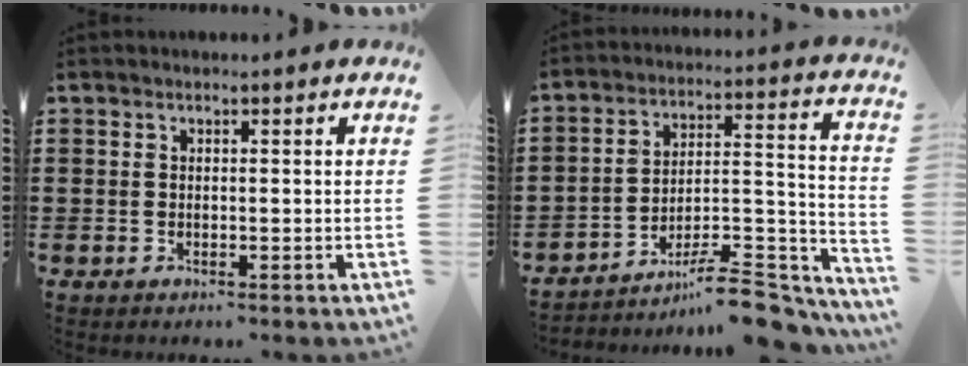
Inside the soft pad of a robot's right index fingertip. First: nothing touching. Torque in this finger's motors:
{"motor_torque": [-1.13, 0.70, -1.05, -0.21]}